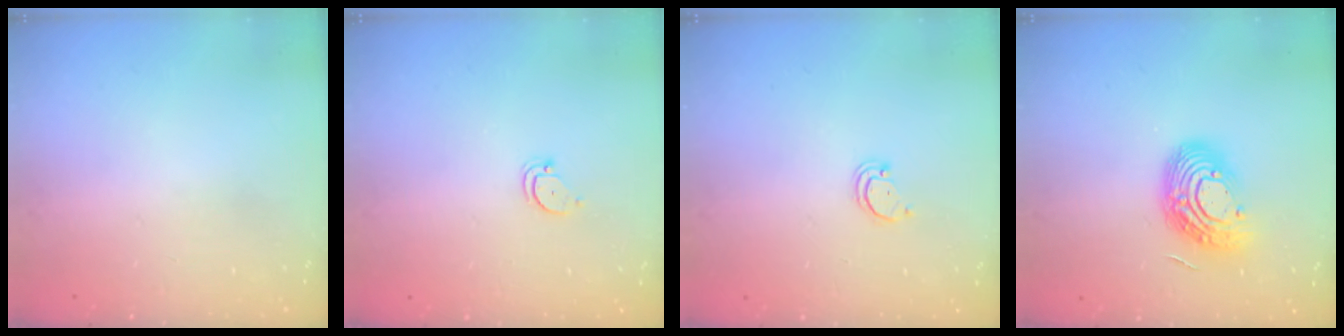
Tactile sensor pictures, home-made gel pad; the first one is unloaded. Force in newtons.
{"total": 2.6, "press": 2.6, "slide": 0.1}
{"total": 1.6, "press": 1.6, "slide": 0.1}
{"total": 13.3, "press": 13.3, "slide": 1.0}